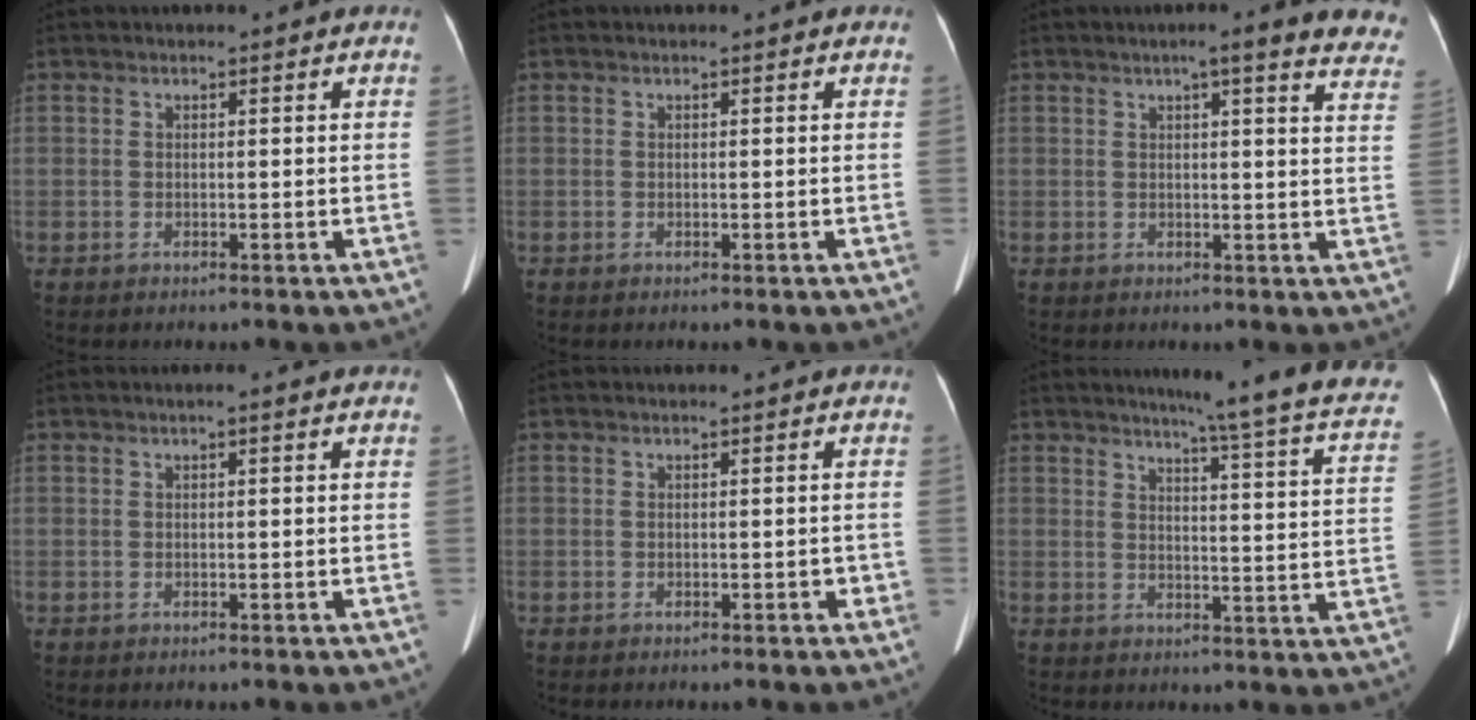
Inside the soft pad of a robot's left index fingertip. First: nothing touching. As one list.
[{"total": 0.0}, {"total": 13.6, "force": [11.3, 1.6, 7.3], "torque": [-0.067, -0.002, 0.114]}, {"total": 0.5, "force": [0.3, -0.1, 0.4], "torque": [-0.013, 0.004, 0.008]}, {"total": 0.8, "force": [-0.1, 0.6, 0.5], "torque": [0.000, 0.004, -0.003]}, {"total": 18.9, "force": [16.2, -0.4, 9.7], "torque": [-0.124, -0.063, 0.177]}]